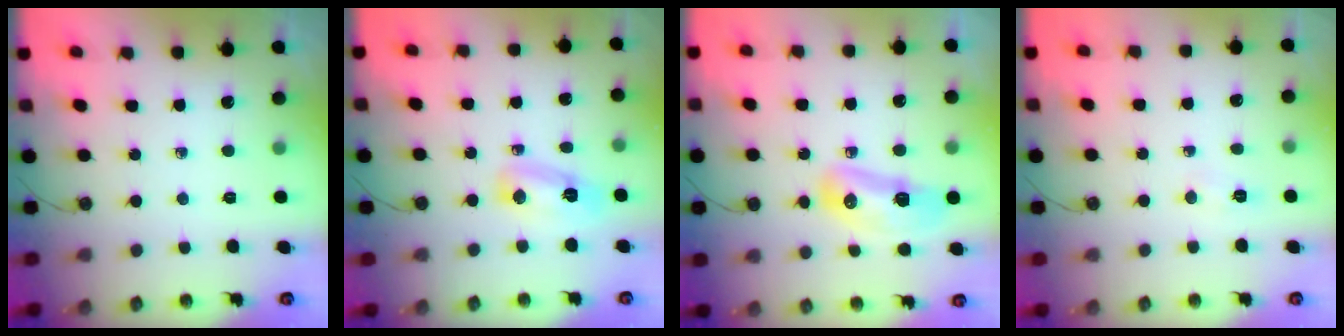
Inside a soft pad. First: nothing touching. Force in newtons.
{"total": 13.4, "press": 7.3, "slide": 11.3}
{"total": 10.6, "press": 10.3, "slide": 2.3}
{"total": 14.3, "press": 5.5, "slide": 13.2}